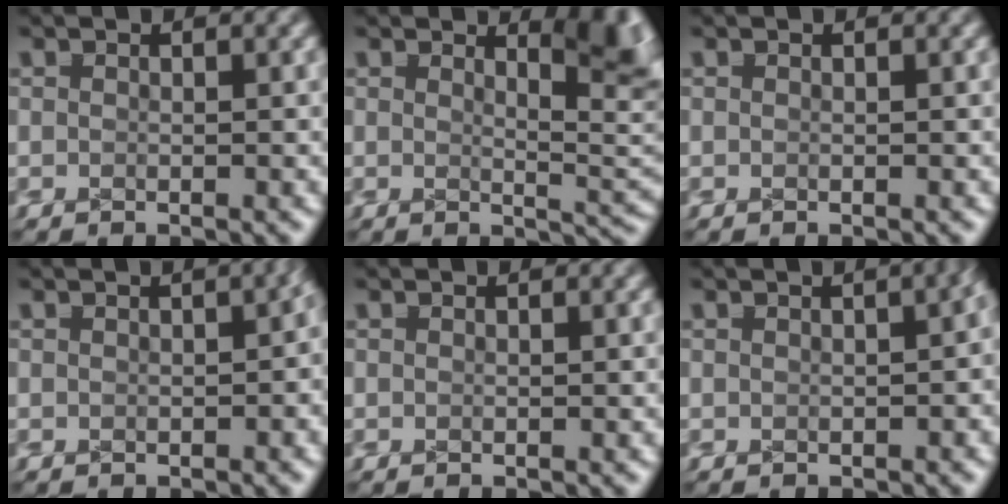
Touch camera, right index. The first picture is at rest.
{"total": 4.9, "force": [1.8, 1.1, 4.4], "torque": [-0.023, -0.003, 0.031]}
{"total": 0.0}
{"total": 1.3, "force": [-0.2, 0.7, 1.1], "torque": [0.002, 0.009, -0.007]}
{"total": 0.0}
{"total": 2.4, "force": [0.1, 1.2, 2.1], "torque": [-0.004, 0.012, -0.004]}